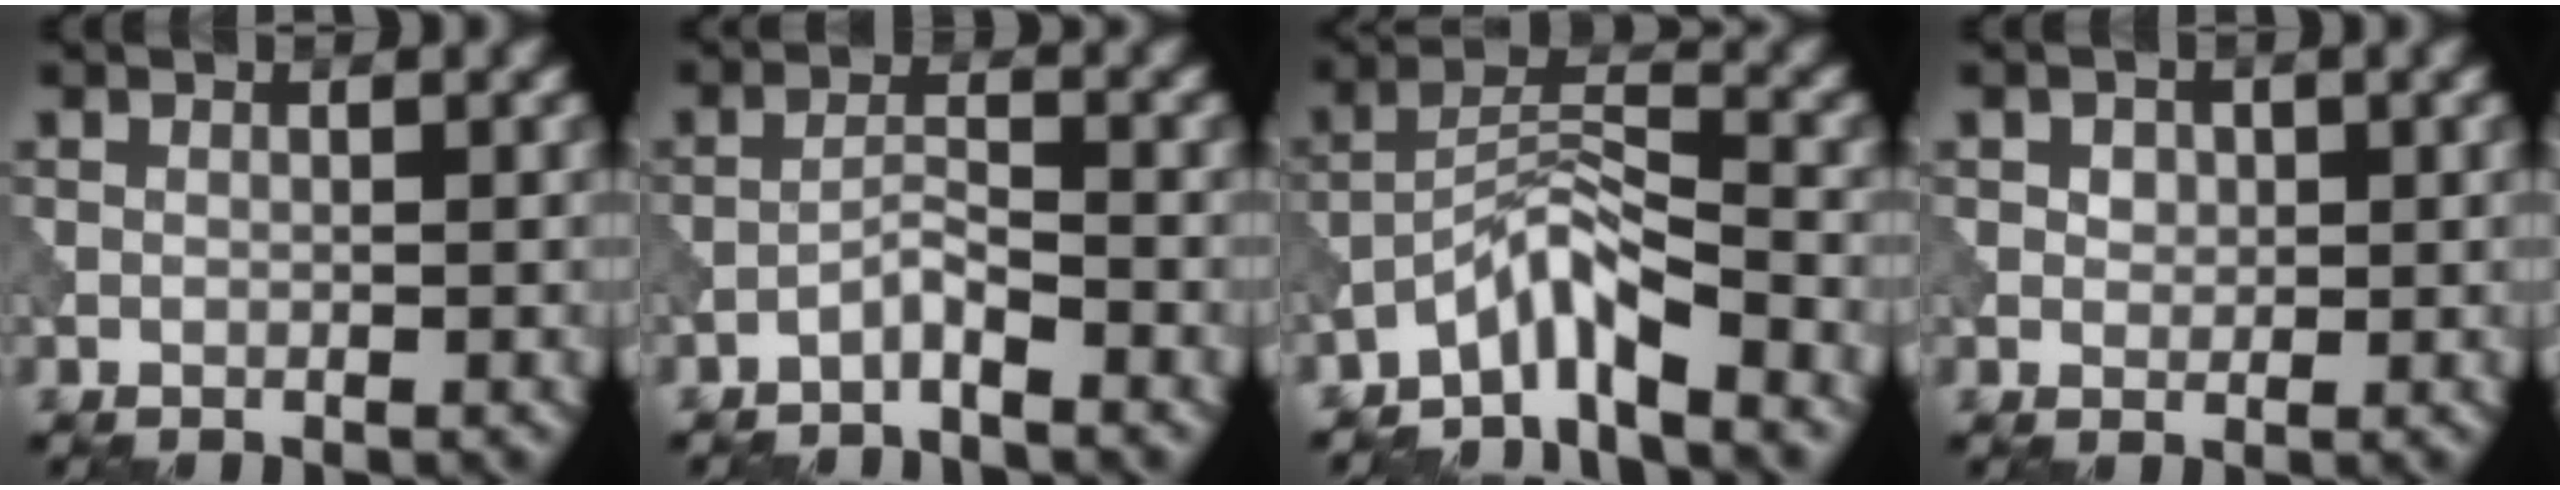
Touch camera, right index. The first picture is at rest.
{"total": 2.0, "force": [-1.6, 0.1, 1.1], "torque": [-0.020, 0.010, -0.036]}
{"total": 4.9, "force": [-3.9, 0.8, 3.0], "torque": [-0.049, 0.010, -0.083]}
{"total": 1.4, "force": [0.5, 1.2, 0.7], "torque": [-0.010, 0.003, 0.003]}